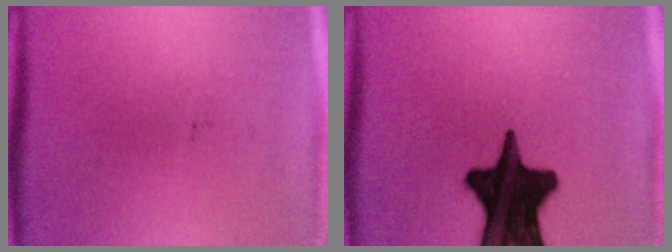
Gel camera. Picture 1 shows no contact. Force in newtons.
{"total": 18.9}